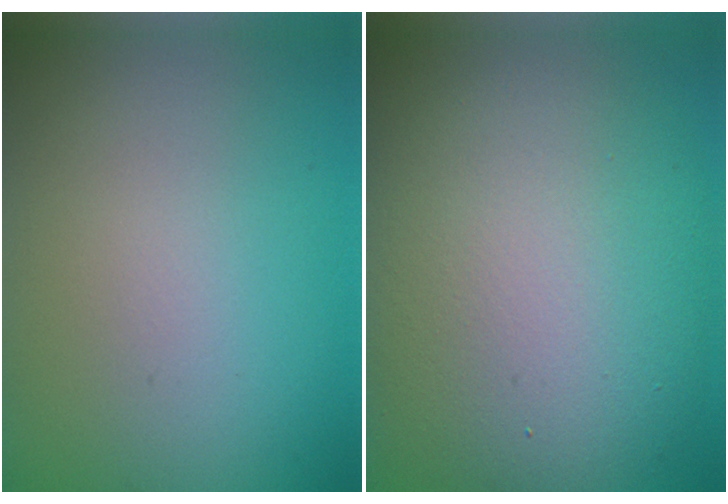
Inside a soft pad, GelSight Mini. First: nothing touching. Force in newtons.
{"total": 12.9, "press": 12.9, "slide": 1.1}